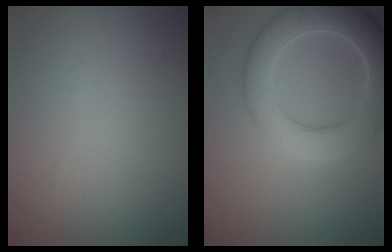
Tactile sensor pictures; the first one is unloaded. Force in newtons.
{"total": 7.2, "press": 7.2, "slide": 0.2}